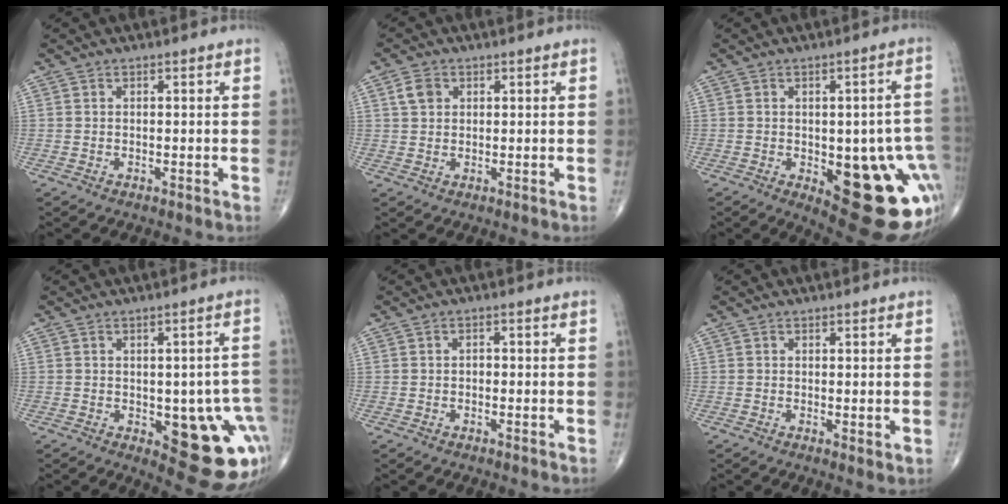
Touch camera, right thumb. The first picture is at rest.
{"total": 3.2, "force": [1.1, 2.5, 1.7], "torque": [-0.024, 0.002, 0.023]}
{"total": 21.1, "force": [-5.5, 8.4, 18.6], "torque": [-0.168, 0.010, -0.041]}
{"total": 15.5, "force": [-3.9, 6.7, 13.4], "torque": [-0.116, 0.009, -0.028]}
{"total": 1.1, "force": [-0.1, 0.8, 0.8], "torque": [-0.007, 0.004, -0.003]}
{"total": 1.3, "force": [0.1, 0.4, 1.2], "torque": [-0.018, -0.007, -0.001]}